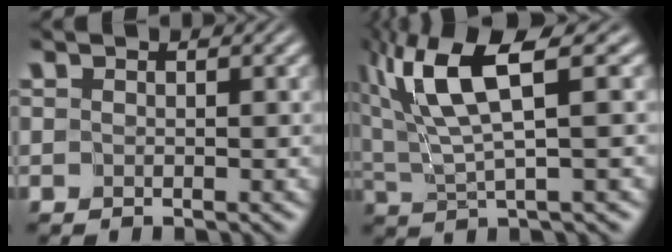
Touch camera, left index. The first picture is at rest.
{"total": 8.0, "force": [3.6, 1.7, 7.0], "torque": [-0.147, 0.016, 0.072]}